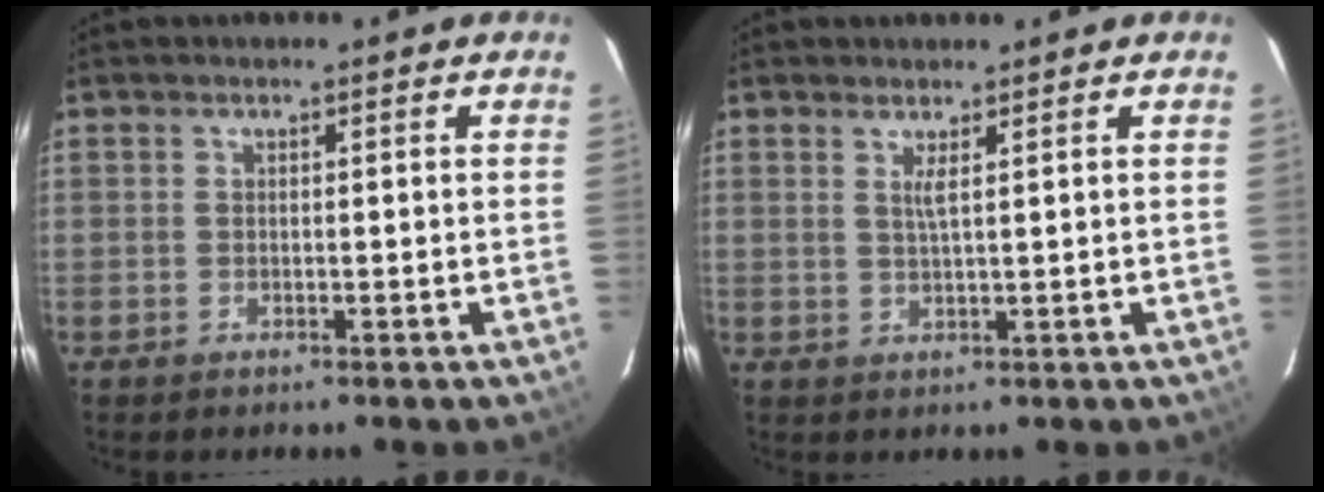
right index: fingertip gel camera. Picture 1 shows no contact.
{"total": 1.7, "force": [1.0, -0.2, 1.4], "torque": [-0.027, -0.003, 0.016]}